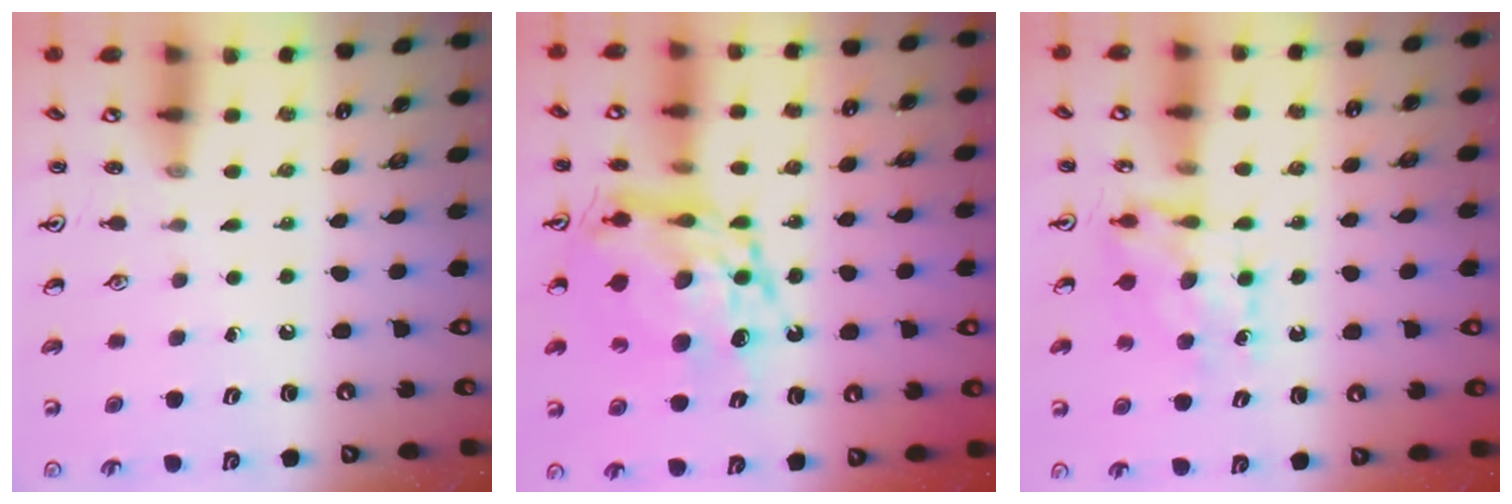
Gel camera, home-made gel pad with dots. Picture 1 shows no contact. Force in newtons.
{"total": 16.2, "press": 16.1, "slide": 1.4}
{"total": 7.6, "press": 7.6, "slide": 0.7}